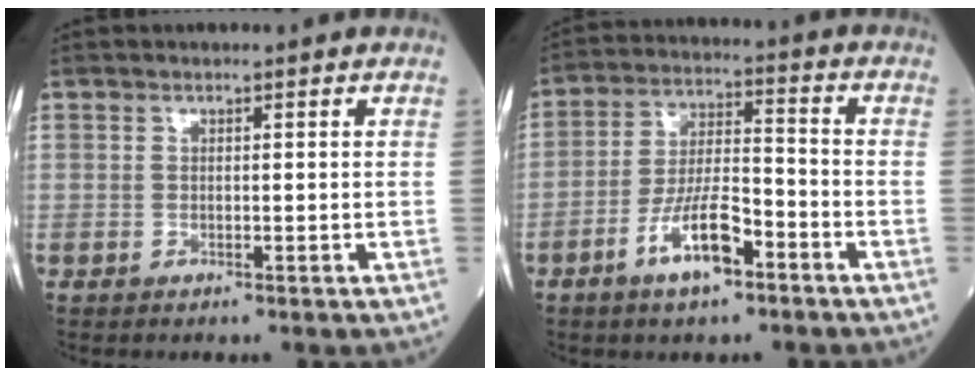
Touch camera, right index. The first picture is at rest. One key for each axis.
{"total": 9.4, "fx": -5.0, "fy": 2.6, "fz": 7.5, "tx": -0.147, "ty": 0.002, "tz": -0.093}